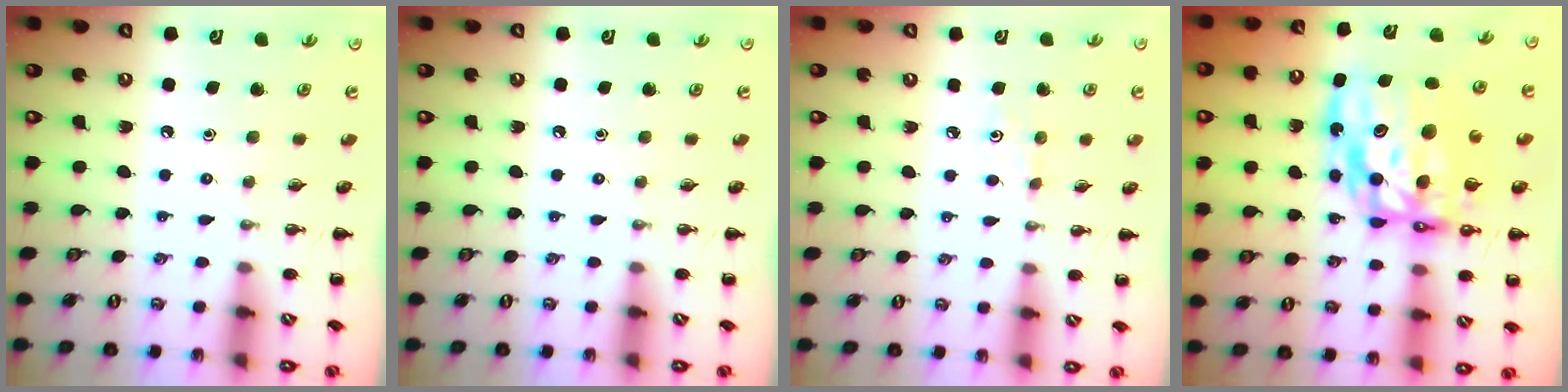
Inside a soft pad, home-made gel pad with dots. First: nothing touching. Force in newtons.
{"total": 0.0}
{"total": 3.2, "press": 3.0, "slide": 1.2}
{"total": 17.1, "press": 16.4, "slide": 4.6}